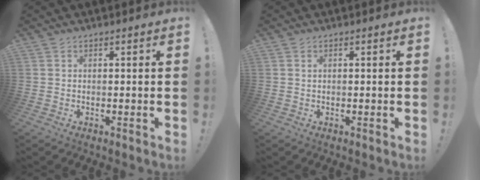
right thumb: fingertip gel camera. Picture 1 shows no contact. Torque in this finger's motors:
{"motor_torque": [-0.23, -0.03, -0.26, 0.22, 0.00]}